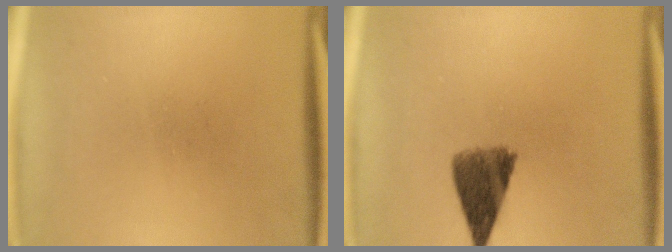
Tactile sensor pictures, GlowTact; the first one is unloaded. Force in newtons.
{"total": 7.1}